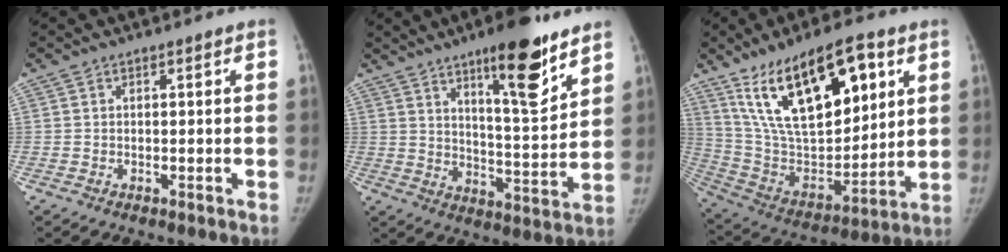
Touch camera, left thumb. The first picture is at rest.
{"total": 15.4, "force": [9.6, 3.6, 11.5], "torque": [-0.146, -0.066, 0.152]}
{"total": 25.6, "force": [12.2, 11.5, 19.4], "torque": [-0.297, -0.037, 0.229]}